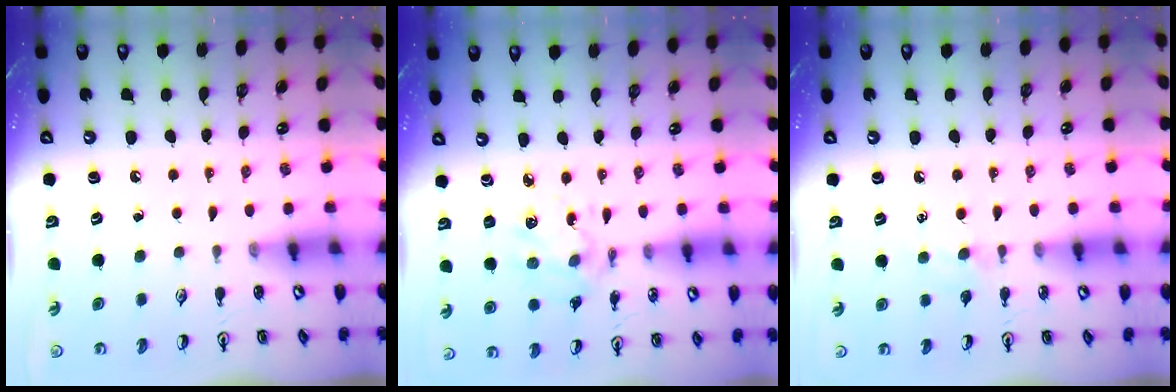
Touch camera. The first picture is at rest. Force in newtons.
{"total": 7.1, "press": 7.1, "slide": 0.3}
{"total": 3.5, "press": 3.4, "slide": 0.5}